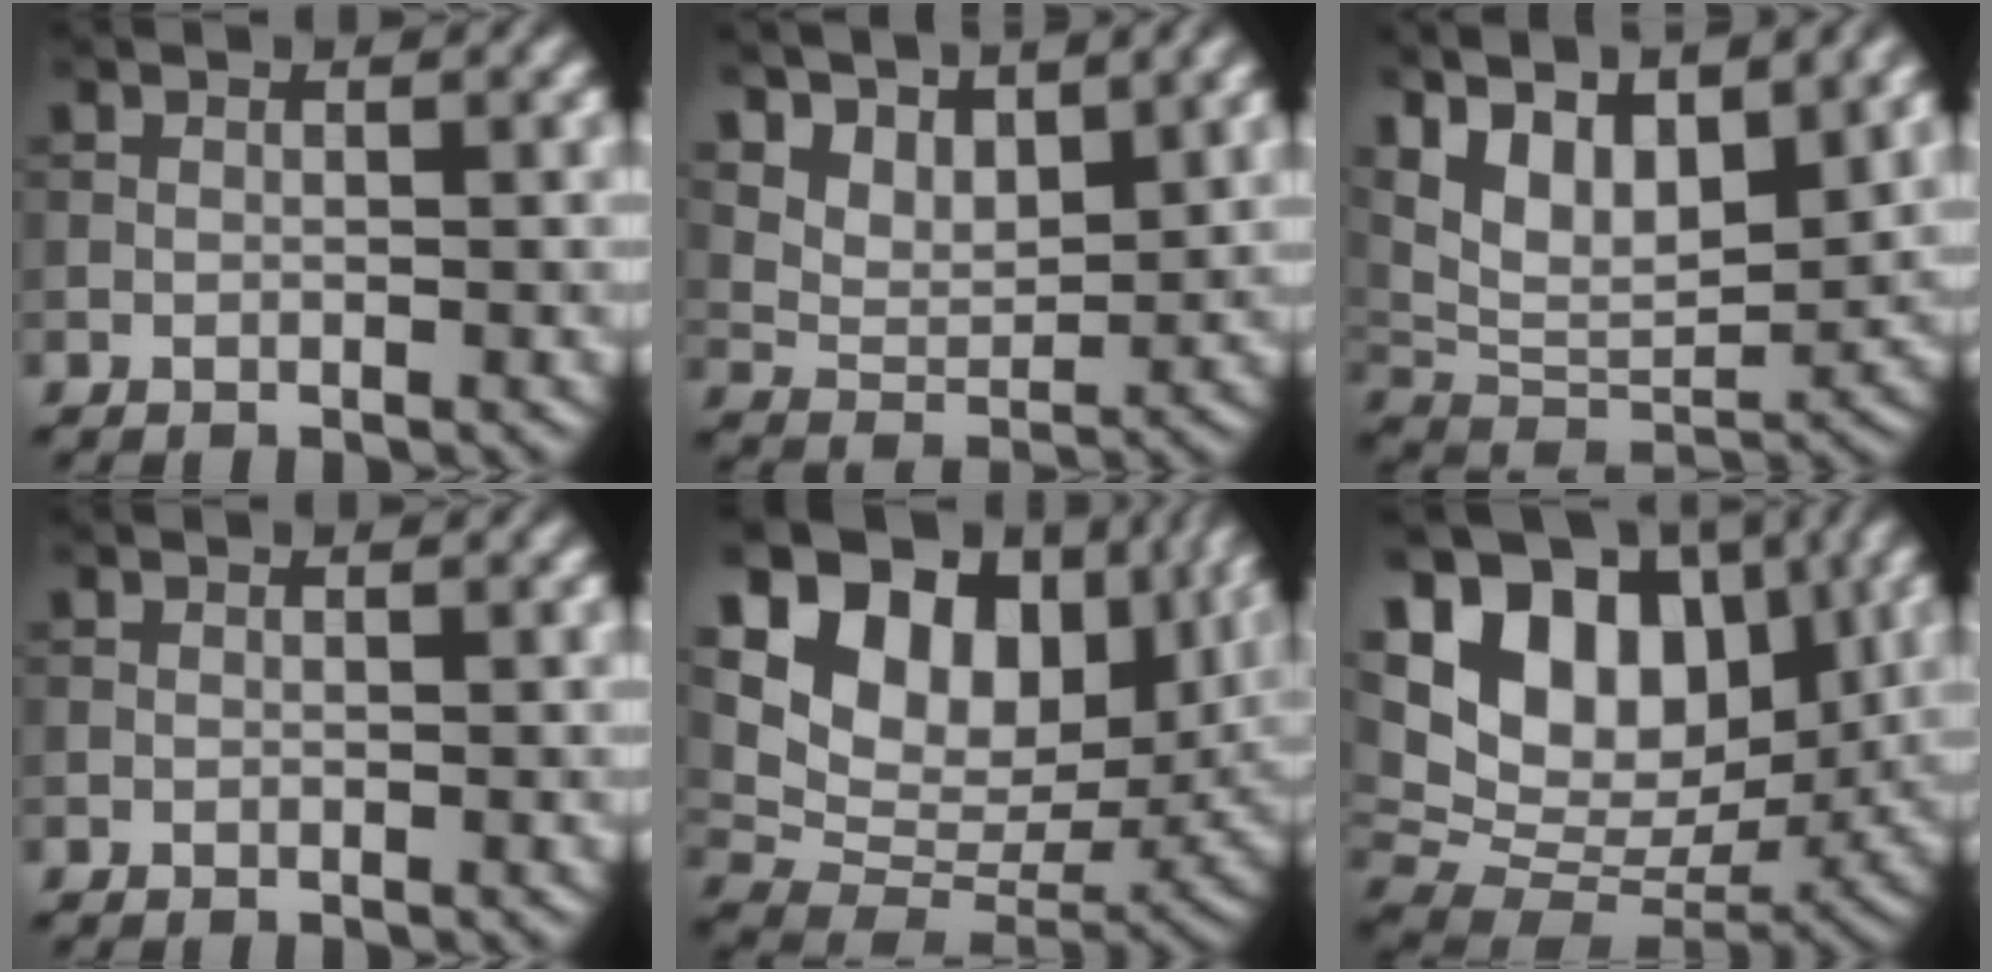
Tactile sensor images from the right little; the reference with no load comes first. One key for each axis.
{"total": 6.2, "fx": 4.9, "fy": 2.7, "fz": 2.7, "tx": -0.072, "ty": -0.013, "tz": 0.101}
{"total": 10.9, "fx": 5.9, "fy": 5.0, "fz": 7.7, "tx": -0.145, "ty": 0.008, "tz": 0.103}
{"total": 0.0}
{"total": 16.0, "fx": 7.5, "fy": 10.5, "fz": 9.5, "tx": -0.175, "ty": 0.024, "tz": 0.151}
{"total": 12.6, "fx": 4.7, "fy": 8.3, "fz": 8.3, "tx": -0.140, "ty": 0.019, "tz": 0.077}